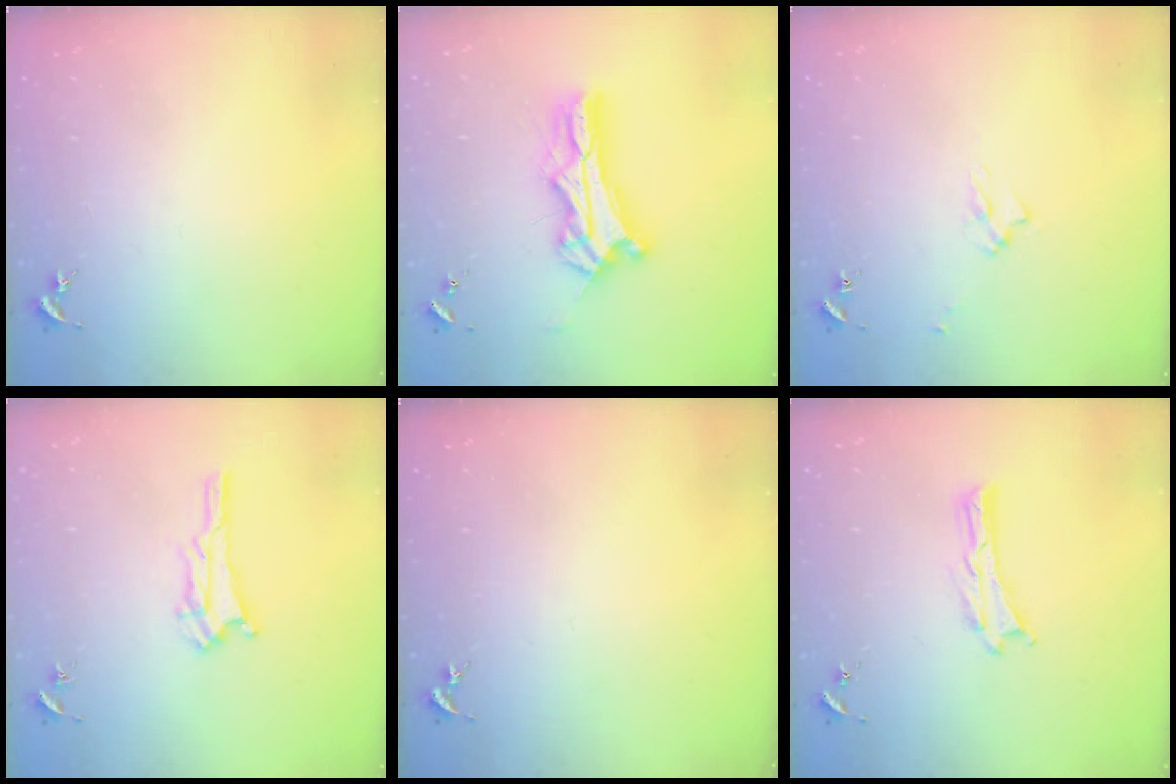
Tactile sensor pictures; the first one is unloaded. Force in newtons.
{"total": 9.2, "press": 9.2, "slide": 0.7}
{"total": 2.5, "press": 2.5, "slide": 0.4}
{"total": 2.3, "press": 2.2, "slide": 0.2}
{"total": 0.0}
{"total": 0.0}